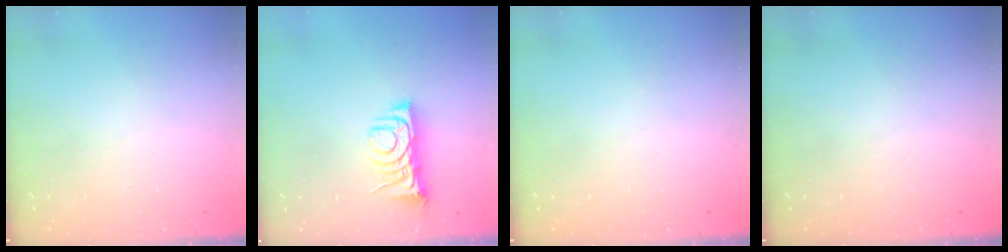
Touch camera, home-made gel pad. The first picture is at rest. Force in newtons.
{"total": 7.1, "press": 7.0, "slide": 1.0}
{"total": 0.0}
{"total": 0.0}